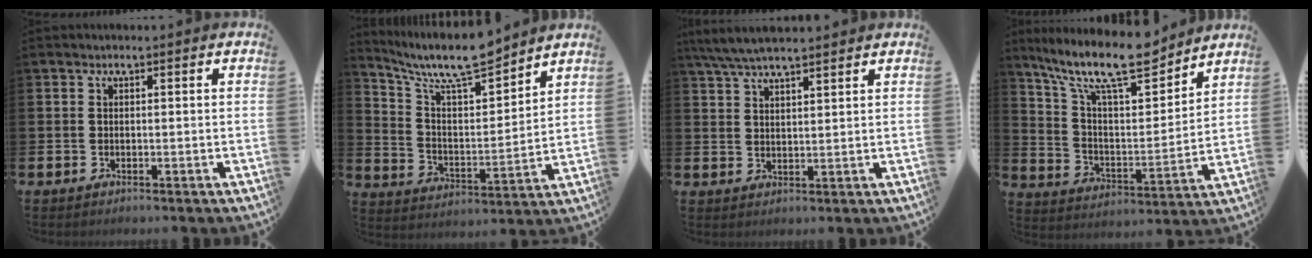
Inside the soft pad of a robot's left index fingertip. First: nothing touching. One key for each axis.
{"total": 10.2, "fx": 9.3, "fy": 1.5, "fz": 3.9, "tx": -0.101, "ty": -0.062, "tz": 0.165}
{"total": 5.5, "fx": 4.9, "fy": 0.8, "fz": 2.2, "tx": -0.055, "ty": -0.013, "tz": 0.090}
{"total": 13.5, "fx": 11.2, "fy": 3.3, "fz": 6.8, "tx": -0.153, "ty": -0.066, "tz": 0.194}